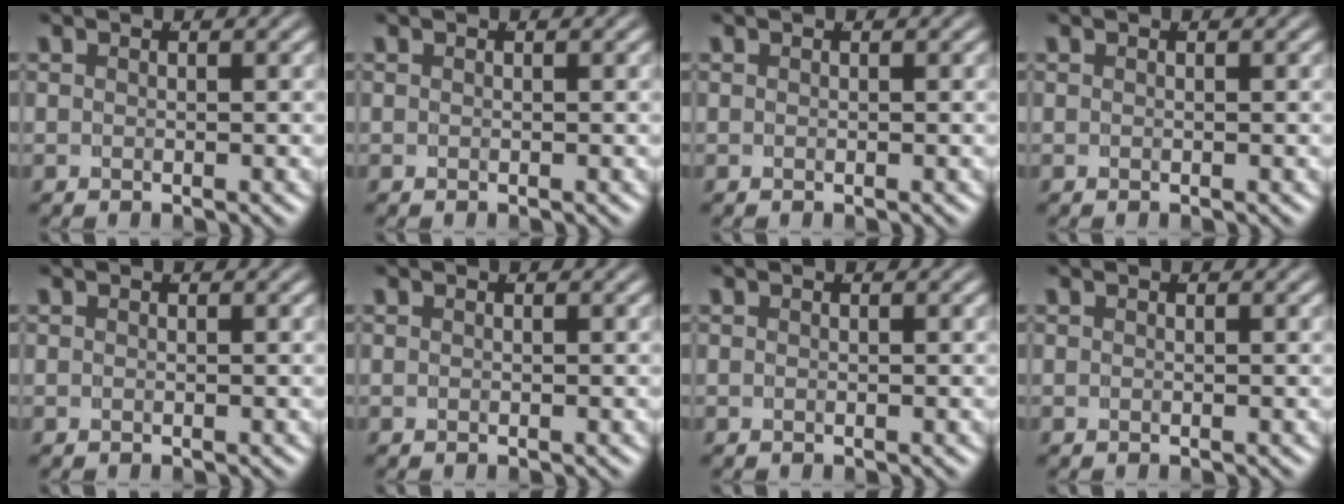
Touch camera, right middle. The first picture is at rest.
{"total": 0.0}
{"total": 0.0}
{"total": 0.0}
{"total": 0.0}
{"total": 0.0}
{"total": 0.0}
{"total": 0.0}